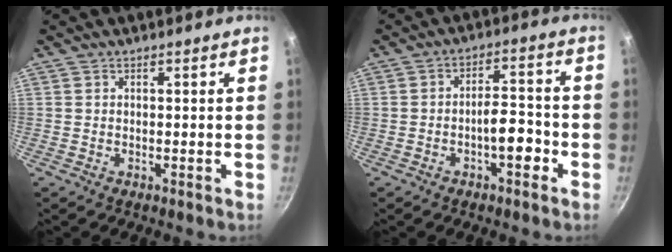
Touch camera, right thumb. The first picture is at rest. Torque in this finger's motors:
{"motor_torque": [1.42, 1.40, 0.93, -0.90, 0.25]}